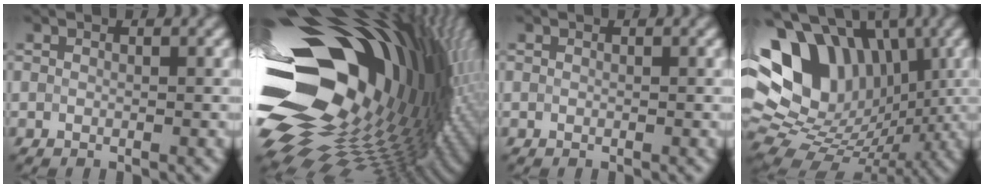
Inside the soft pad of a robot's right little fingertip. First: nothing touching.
{"total": 21.1, "force": [2.4, 12.6, 16.7], "torque": [-0.300, -0.028, 0.034]}
{"total": 0.0}
{"total": 16.0, "force": [3.6, 12.2, 9.6], "torque": [-0.188, 0.026, 0.073]}